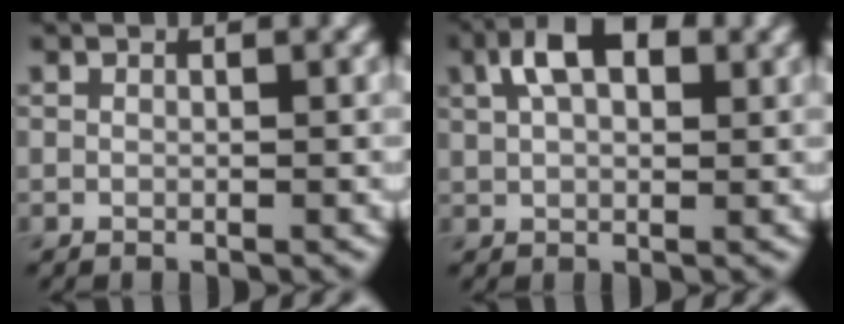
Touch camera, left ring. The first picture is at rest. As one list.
[{"total": 5.4, "force": [2.3, 3.0, 3.9], "torque": [-0.072, 0.012, 0.032]}]